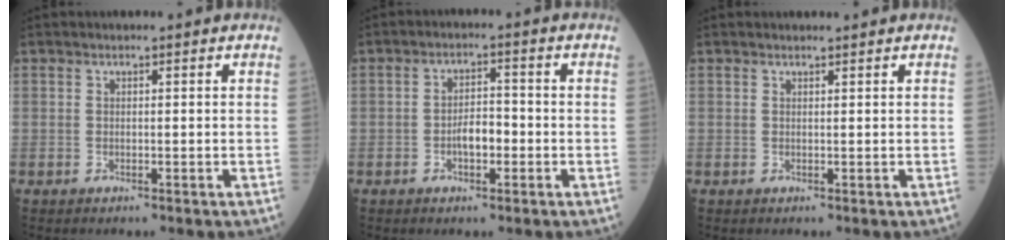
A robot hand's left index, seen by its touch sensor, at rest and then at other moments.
{"total": 3.7, "force": [-1.2, 1.6, 3.1], "torque": [-0.055, 0.009, -0.022]}
{"total": 0.7, "force": [0.7, 0.0, 0.0], "torque": [-0.008, 0.003, 0.013]}